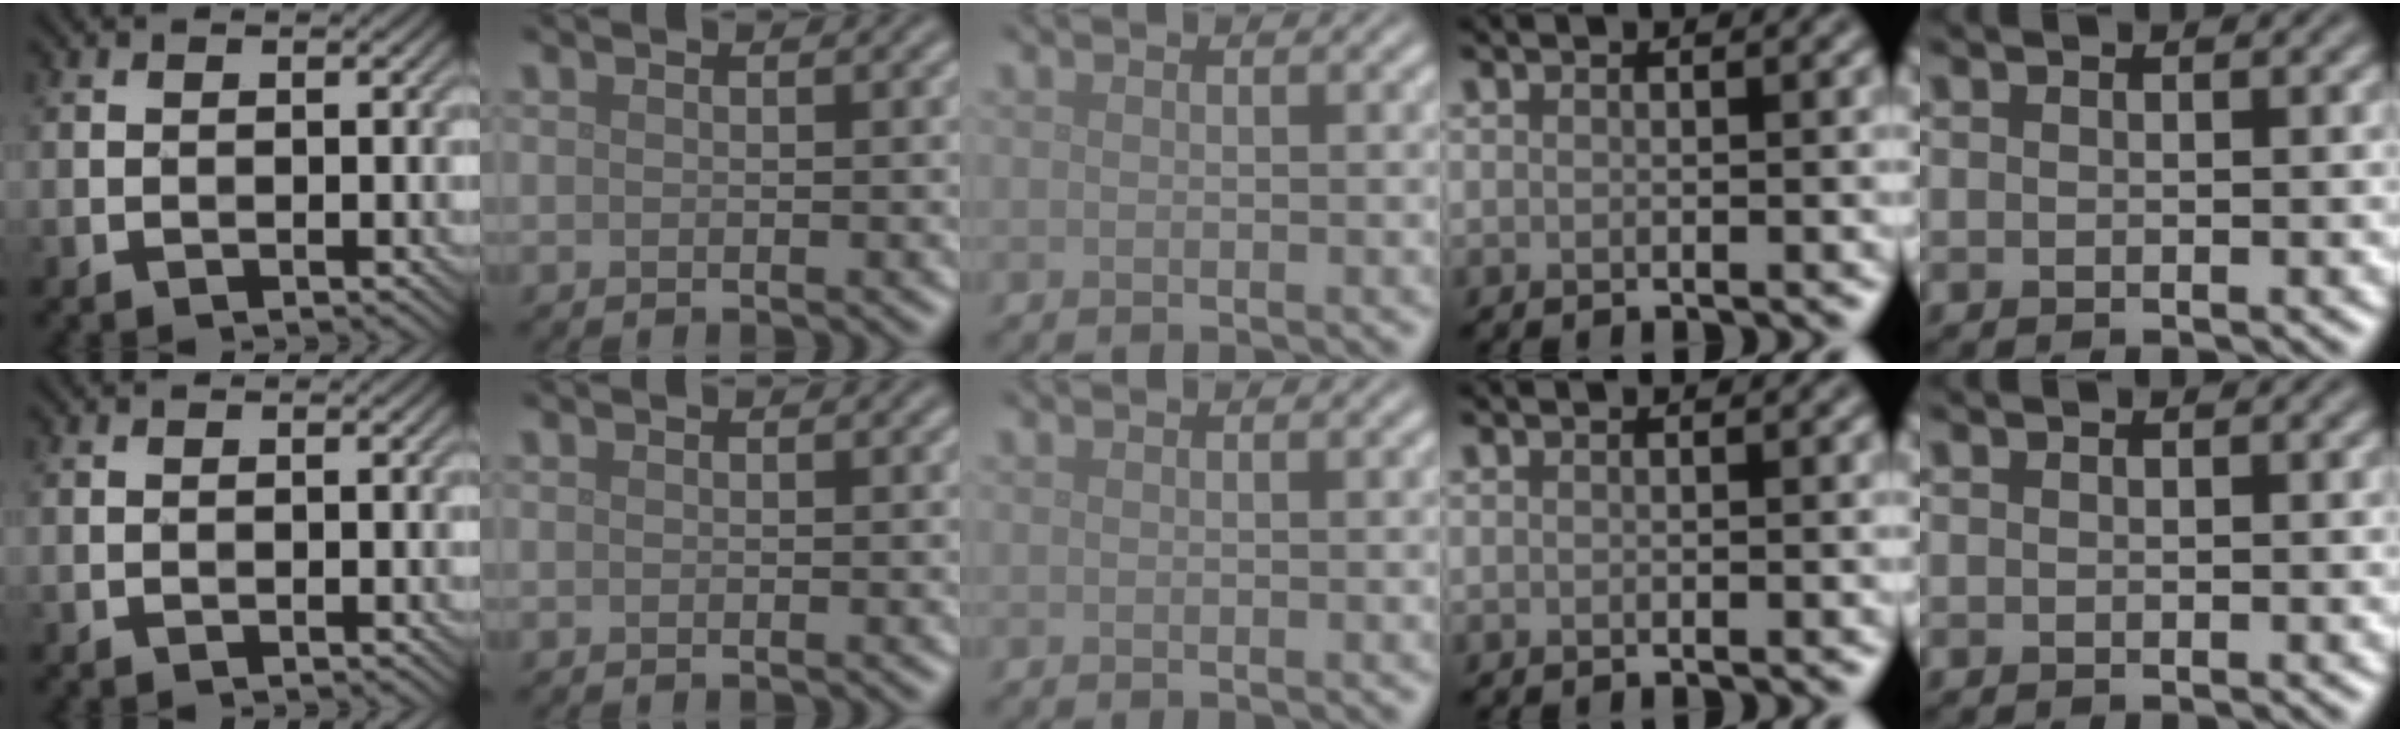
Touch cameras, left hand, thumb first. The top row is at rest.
{}